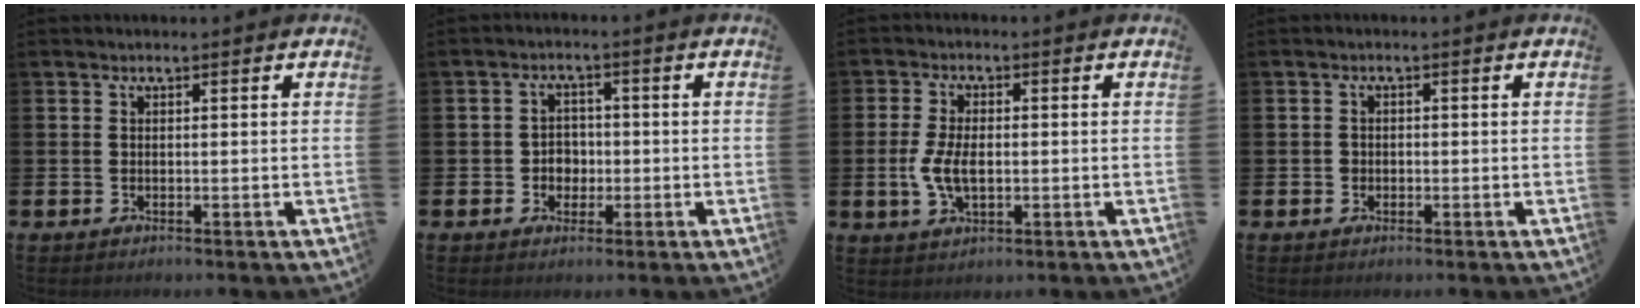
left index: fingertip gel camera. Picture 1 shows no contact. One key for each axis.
{"total": 2.9, "fx": -0.5, "fy": 2.7, "fz": 1.0, "tx": -0.016, "ty": 0.002, "tz": -0.017}
{"total": 5.2, "fx": -0.4, "fy": 2.9, "fz": 4.4, "tx": -0.091, "ty": 0.003, "tz": -0.011}
{"total": 1.1, "fx": -0.4, "fy": 1.0, "fz": 0.2, "tx": -0.003, "ty": 0.004, "tz": -0.010}